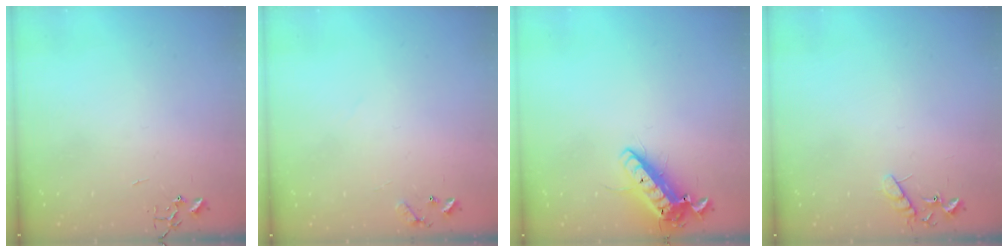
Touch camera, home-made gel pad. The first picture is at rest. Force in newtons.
{"total": 7.2, "press": 7.2, "slide": 0.5}
{"total": 14.7, "press": 14.4, "slide": 2.9}
{"total": 8.0, "press": 8.0, "slide": 0.4}